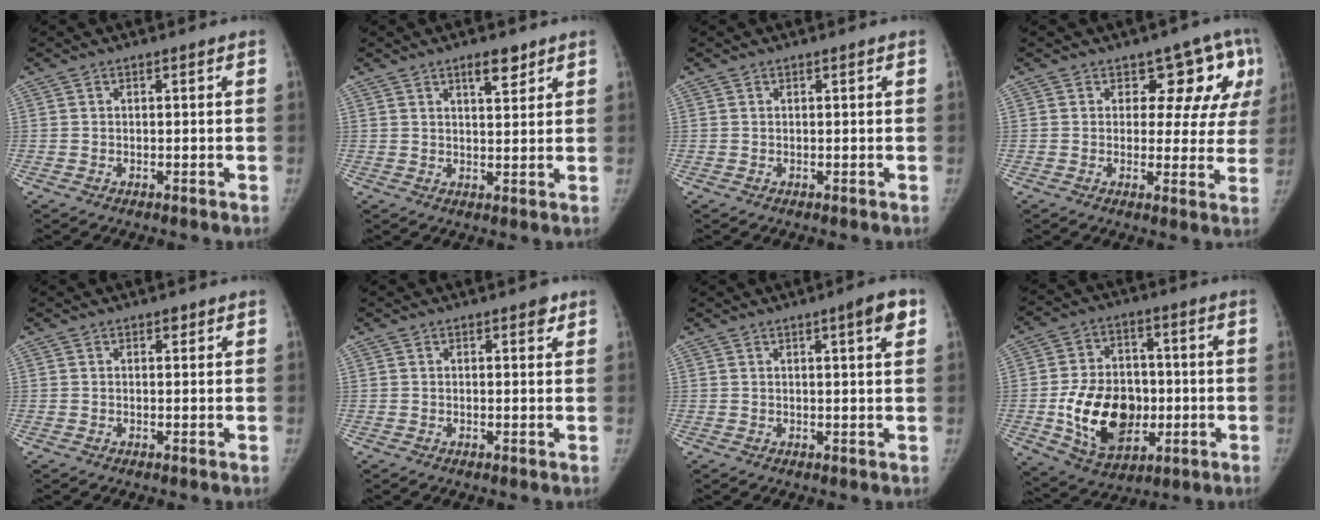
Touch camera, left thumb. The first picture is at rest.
{"total": 4.3, "force": [2.9, 1.6, 2.8], "torque": [-0.028, -0.019, 0.045]}
{"total": 0.0}
{"total": 9.9, "force": [4.8, 6.3, 5.9], "torque": [-0.017, -0.019, 0.048]}
{"total": 0.8, "force": [0.5, 0.5, 0.3], "torque": [0.002, -0.002, 0.005]}
{"total": 1.7, "force": [1.0, 0.7, 1.1], "torque": [-0.005, -0.003, 0.010]}
{"total": 4.5, "force": [2.1, 0.5, 3.9], "torque": [-0.047, -0.006, 0.028]}
{"total": 17.1, "force": [-2.8, 12.3, 11.6], "torque": [-0.154, 0.007, -0.032]}